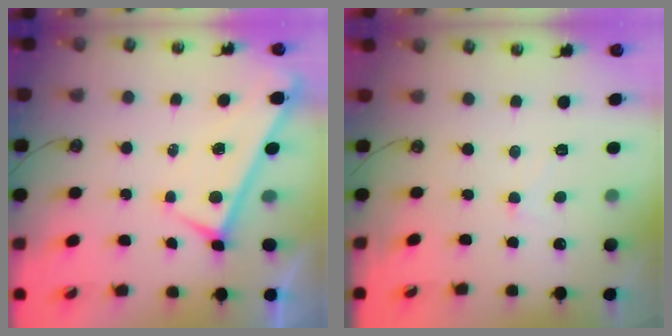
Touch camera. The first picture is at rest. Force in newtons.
{"total": 1.1, "press": 1.0, "slide": 0.5}